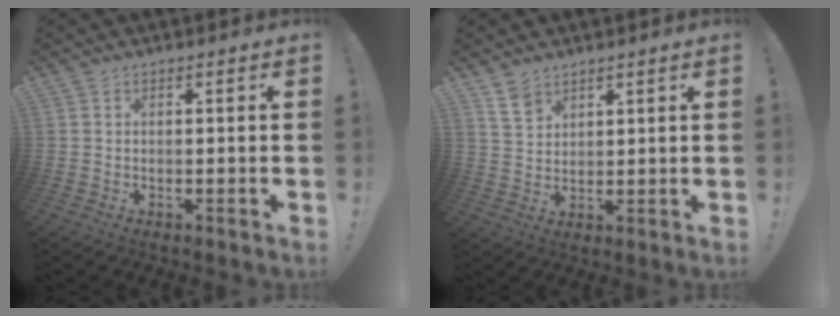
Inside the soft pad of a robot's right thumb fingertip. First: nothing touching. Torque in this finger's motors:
{"motor_torque": [-0.08, 0.18, 0.07, -0.12, 0.00]}